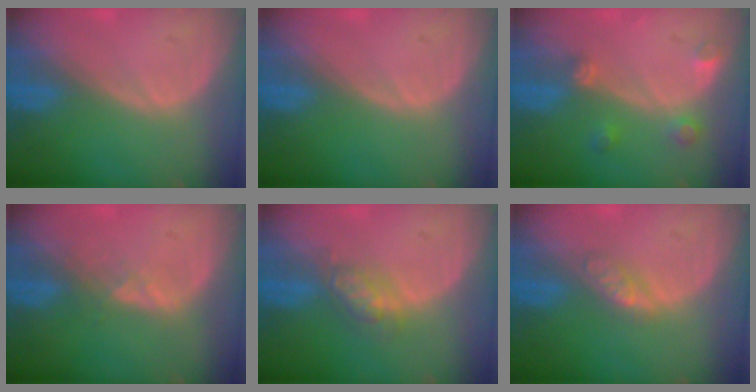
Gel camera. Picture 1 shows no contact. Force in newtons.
{"total": 0.0}
{"total": 3.0, "press": 2.9, "slide": 0.6}
{"total": 1.6, "press": 1.6, "slide": 0.3}
{"total": 4.7, "press": 4.1, "slide": 2.2}
{"total": 2.7, "press": 2.7, "slide": 0.3}